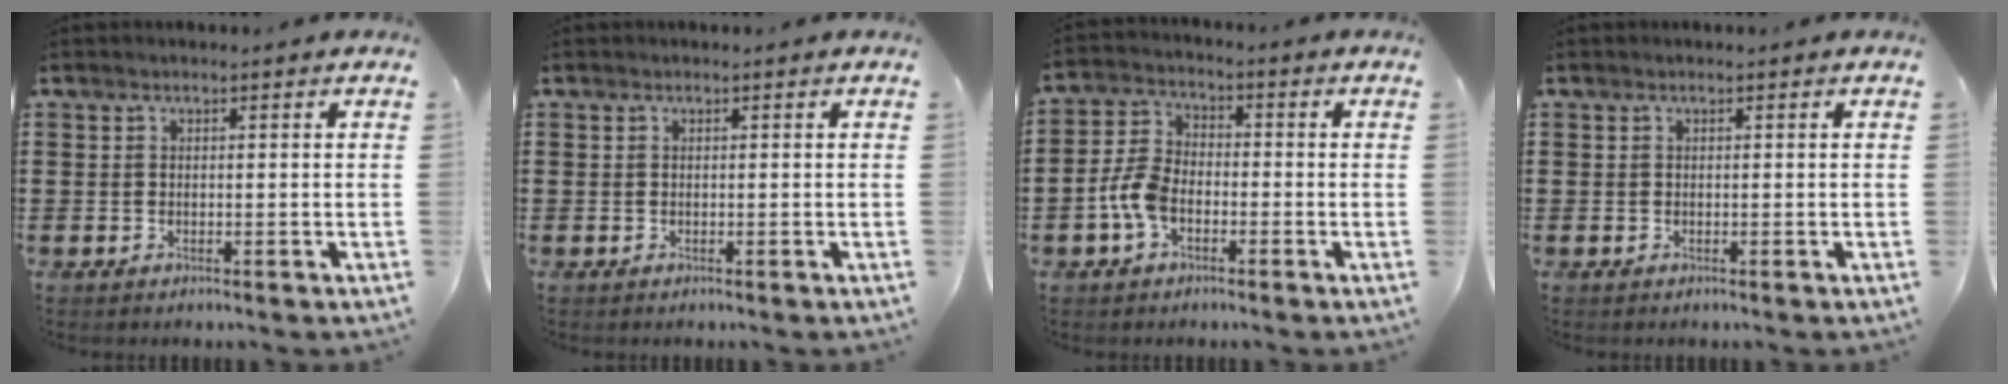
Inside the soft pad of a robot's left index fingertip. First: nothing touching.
{"total": 0.0}
{"total": 6.0, "force": [-2.3, 3.6, 4.2], "torque": [-0.115, 0.001, -0.053]}
{"total": 0.0}